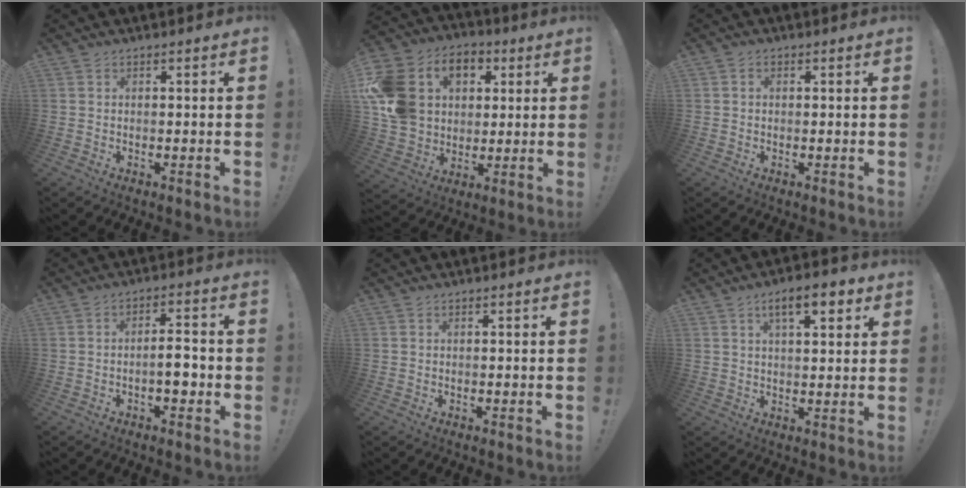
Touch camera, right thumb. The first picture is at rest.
{"total": 19.8, "force": [4.5, 15.8, 11.0], "torque": [-0.200, -0.010, 0.095]}
{"total": 1.0, "force": [0.0, 0.8, 0.5], "torque": [-0.010, 0.004, -0.001]}
{"total": 6.4, "force": [-2.0, 2.3, 5.6], "torque": [-0.075, 0.007, -0.036]}
{"total": 0.0}
{"total": 8.6, "force": [4.1, 3.0, 7.0], "torque": [-0.093, -0.012, 0.063]}